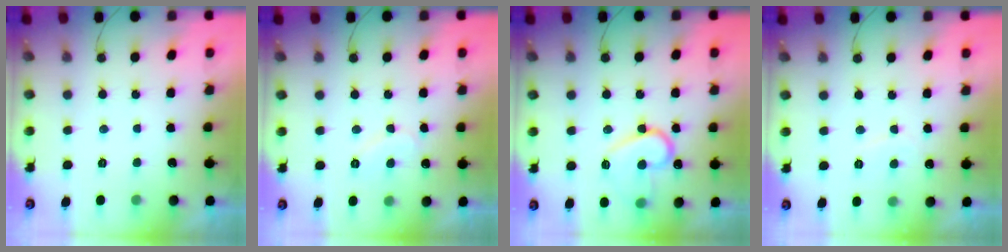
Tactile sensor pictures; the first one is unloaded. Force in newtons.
{"total": 6.9, "press": 6.9, "slide": 0.7}
{"total": 14.5, "press": 14.4, "slide": 1.6}
{"total": 5.5, "press": 5.5, "slide": 0.5}